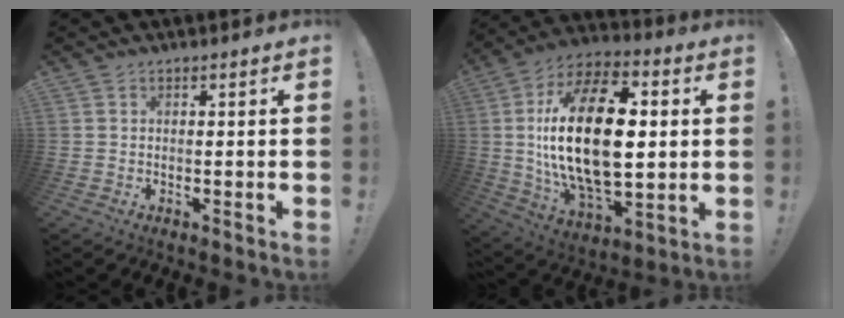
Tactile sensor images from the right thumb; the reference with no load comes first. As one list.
[{"total": 29.5, "force": [1.9, 15.7, 24.8], "torque": [-0.468, -0.006, 0.032]}]